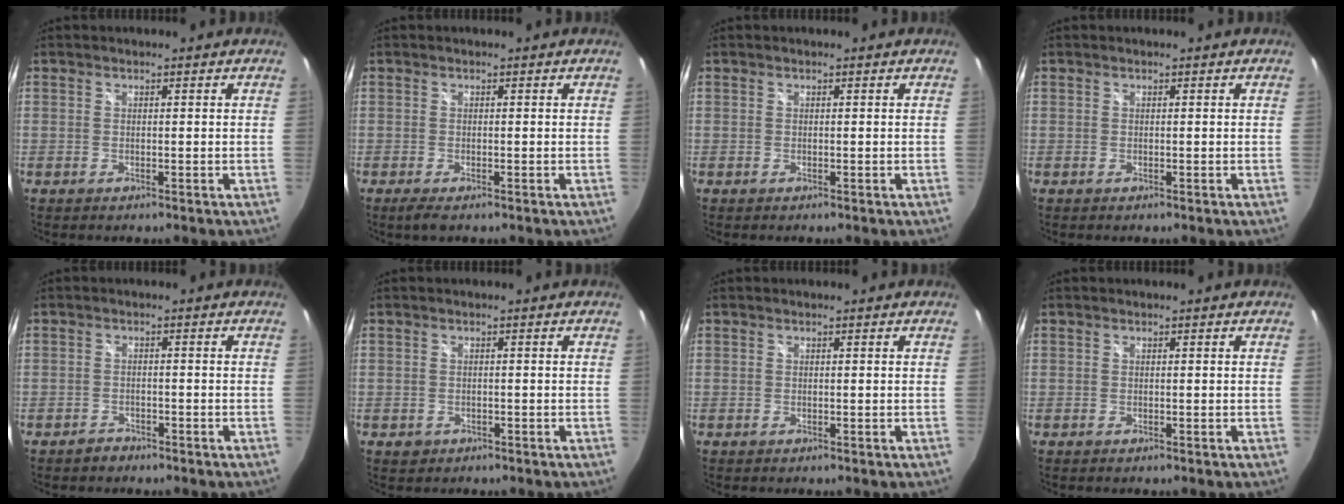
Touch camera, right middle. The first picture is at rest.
{"total": 2.0, "force": [-1.1, 0.2, 1.6], "torque": [-0.031, -0.009, -0.019]}
{"total": 0.0}
{"total": 0.0}
{"total": 1.3, "force": [-1.2, 0.3, 0.0], "torque": [-0.001, 0.000, -0.021]}
{"total": 1.0, "force": [-0.4, 0.8, 0.5], "torque": [-0.009, -0.006, -0.004]}
{"total": 0.0}
{"total": 0.0}